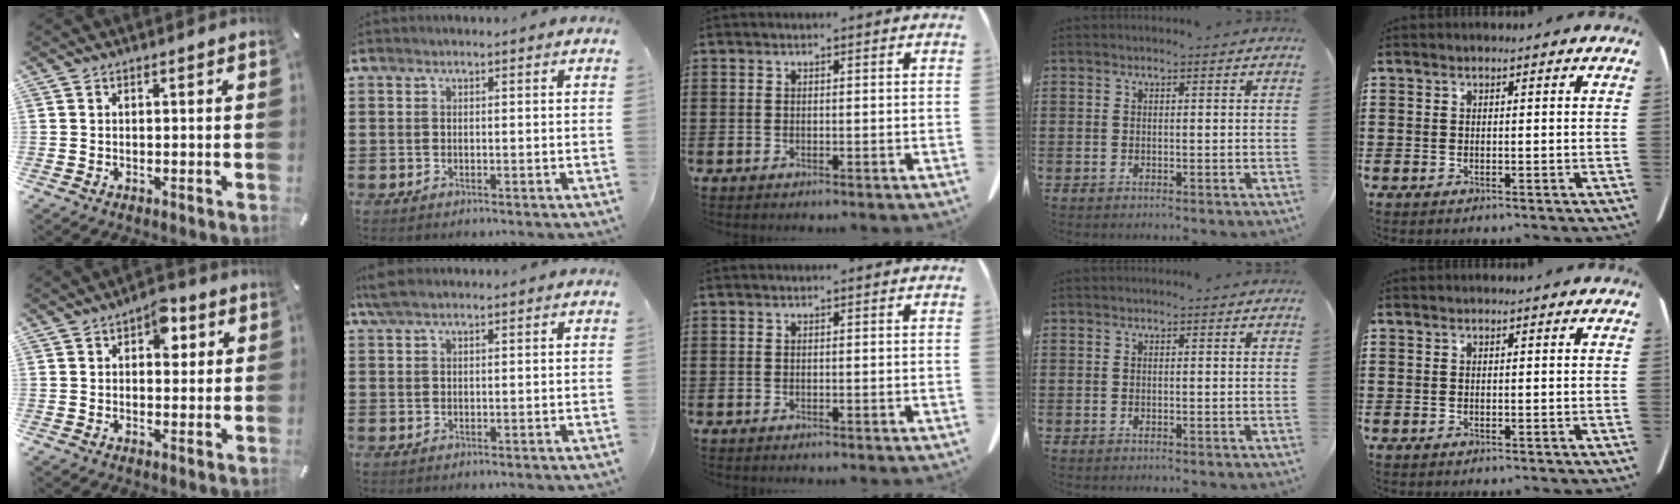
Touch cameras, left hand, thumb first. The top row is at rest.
{"thumb": {"total": 6.4, "force": [2.4, 3.9, 4.4], "torque": [-0.045, -0.007, 0.032]}, "index": {"total": 2.6, "force": [1.8, 0.5, 1.8], "torque": [-0.039, 0.003, 0.032]}}